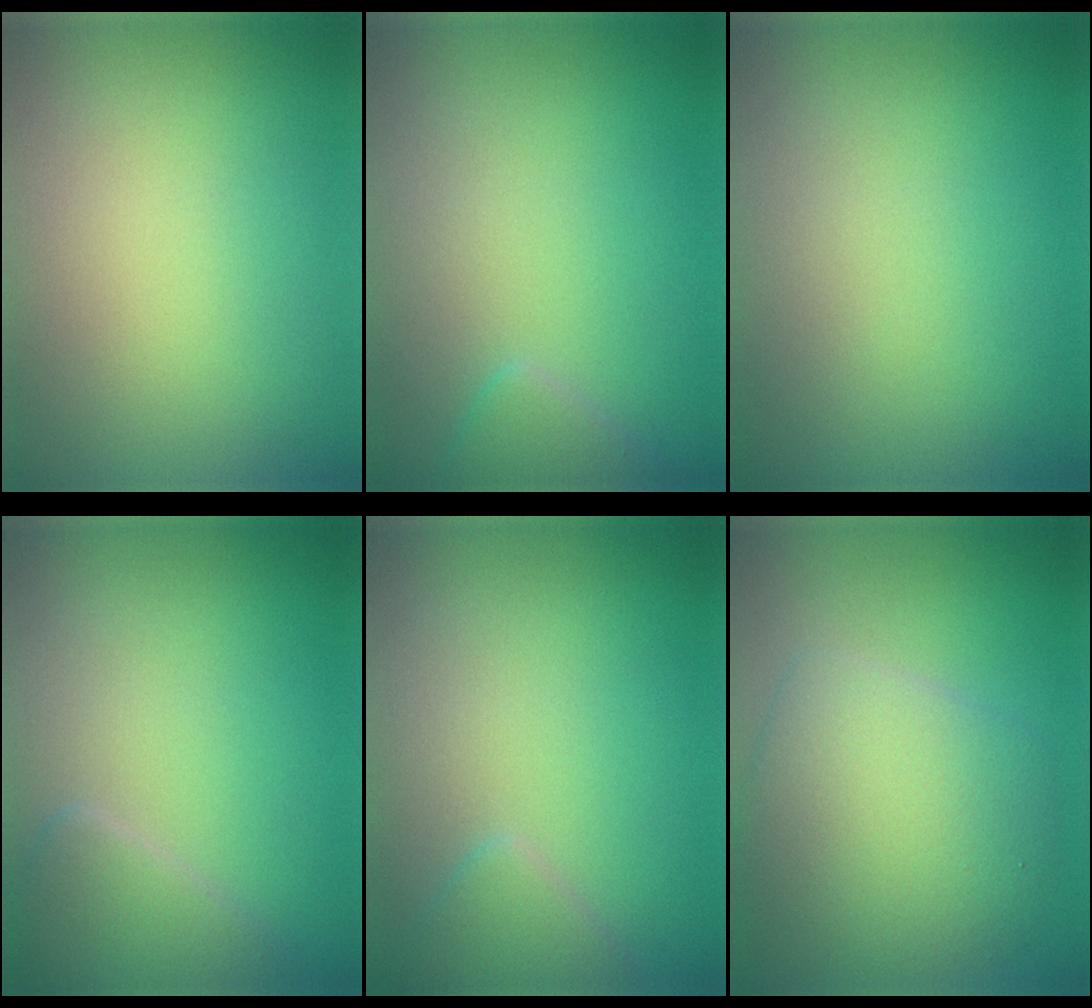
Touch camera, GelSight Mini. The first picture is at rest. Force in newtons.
{"total": 1.6, "press": 1.6, "slide": 0.1}
{"total": 0.0}
{"total": 2.6, "press": 2.6, "slide": 0.1}
{"total": 1.8, "press": 1.8, "slide": 0.1}
{"total": 7.1, "press": 7.1, "slide": 0.2}